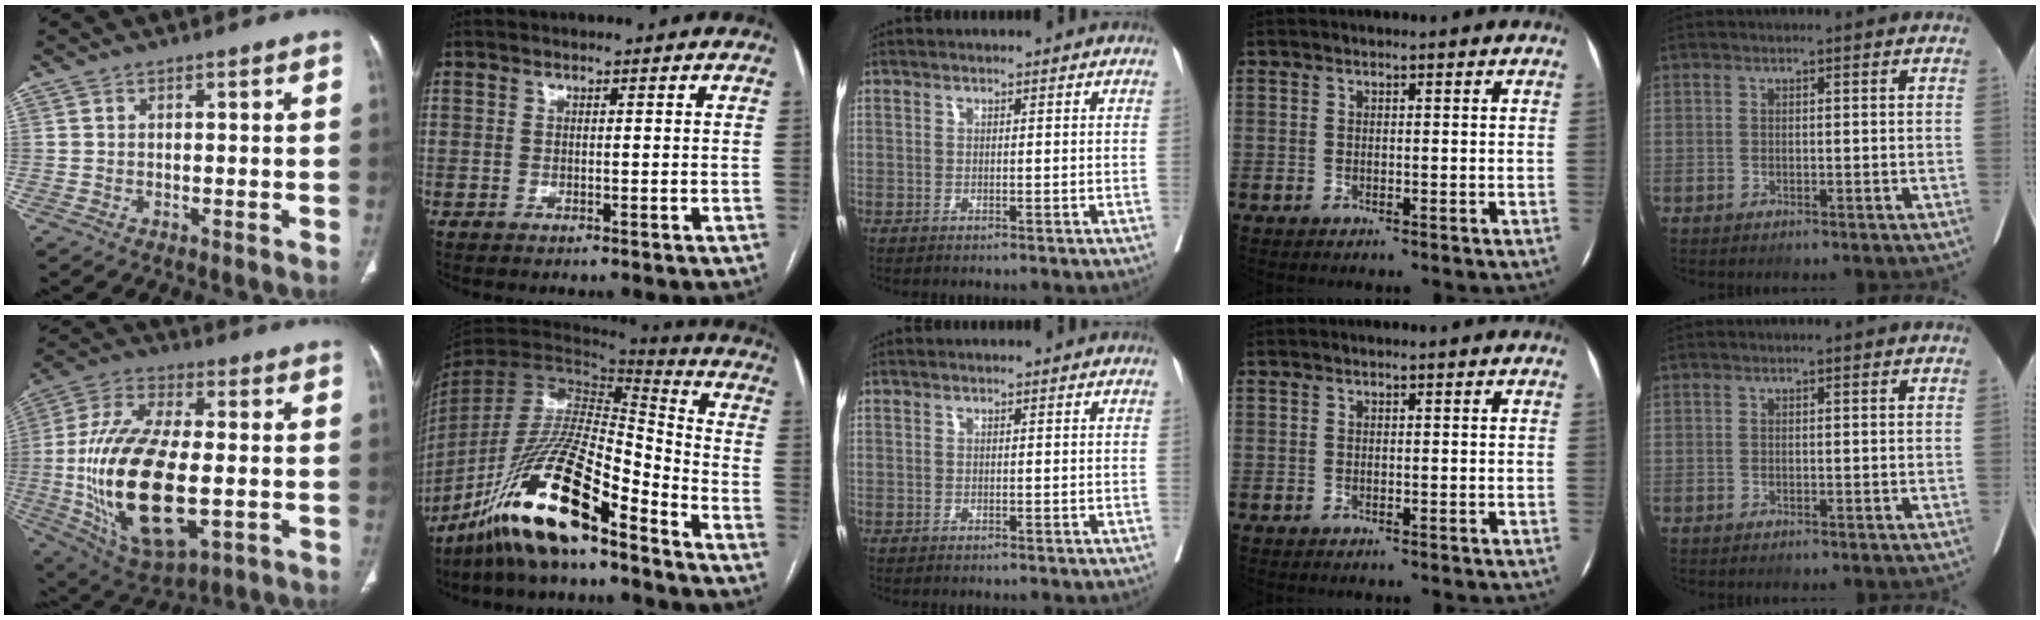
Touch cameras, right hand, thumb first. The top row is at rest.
{"thumb": {"total": 26.2, "force": [-3.2, 12.5, 22.8], "torque": [-0.455, -0.005, -0.037]}, "index": {"total": 18.7, "force": [-13.0, 2.7, 13.2], "torque": [-0.272, -0.020, -0.243]}}